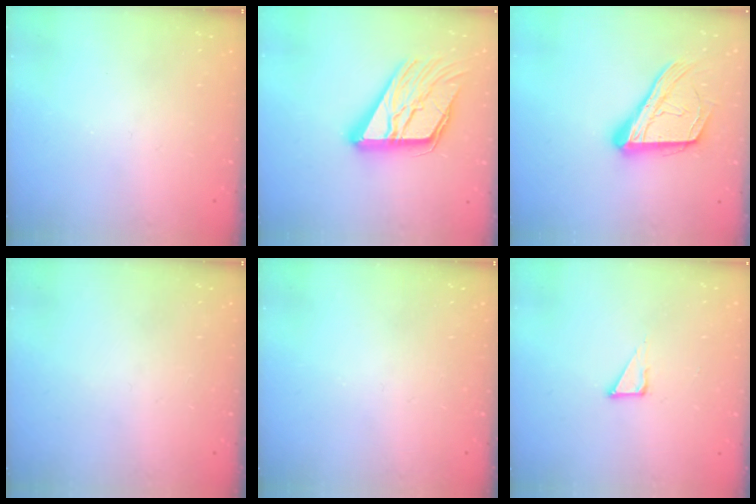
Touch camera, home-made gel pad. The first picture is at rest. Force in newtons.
{"total": 20.2, "press": 20.1, "slide": 2.1}
{"total": 18.8, "press": 18.7, "slide": 2.4}
{"total": 0.0}
{"total": 0.0}
{"total": 5.3, "press": 5.2, "slide": 0.3}